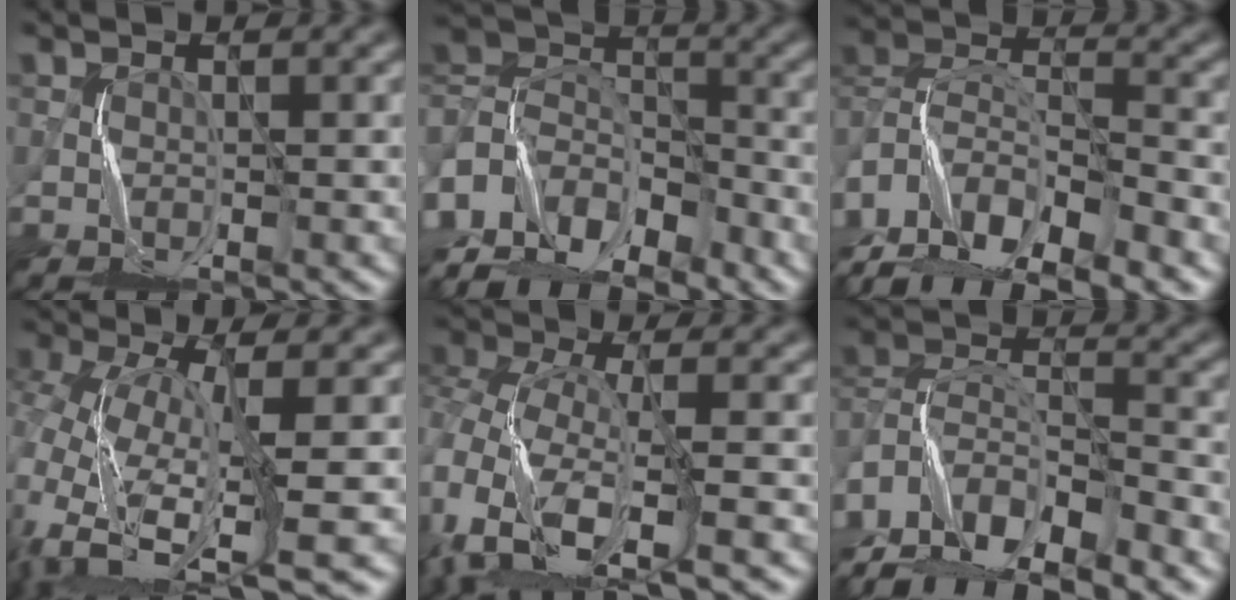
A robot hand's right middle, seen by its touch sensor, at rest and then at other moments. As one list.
[{"total": 9.9, "force": [-7.1, 5.8, 3.7], "torque": [-0.083, 0.014, -0.149]}, {"total": 13.8, "force": [-11.2, 5.7, 5.9], "torque": [-0.110, 0.014, -0.176]}, {"total": 9.3, "force": [-3.3, 3.4, 7.9], "torque": [-0.172, -0.017, -0.057]}, {"total": 8.6, "force": [-4.4, 3.6, 6.5], "torque": [-0.152, -0.016, -0.083]}, {"total": 13.2, "force": [-11.5, 4.6, 4.6], "torque": [-0.087, 0.005, -0.187]}]